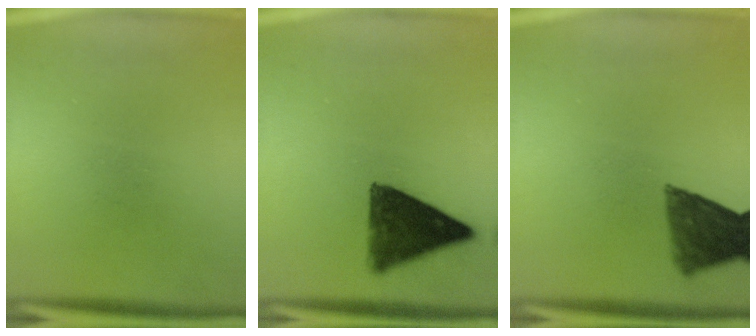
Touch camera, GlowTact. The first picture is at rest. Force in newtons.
{"total": 11.5}
{"total": 9.4}